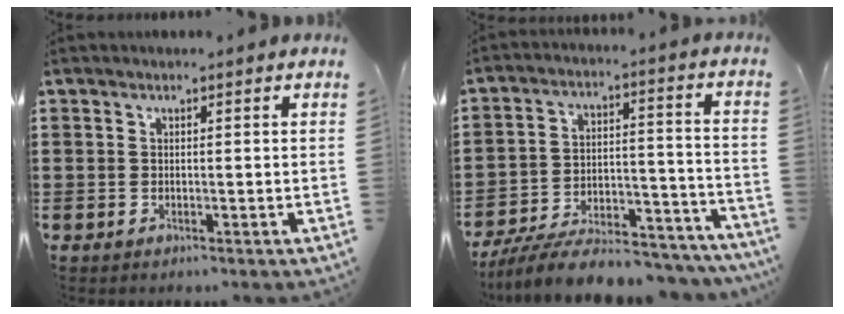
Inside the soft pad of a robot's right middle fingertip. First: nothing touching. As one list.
[{"total": 8.9, "force": [-8.2, 1.3, 3.1], "torque": [-0.053, 0.019, -0.159]}]